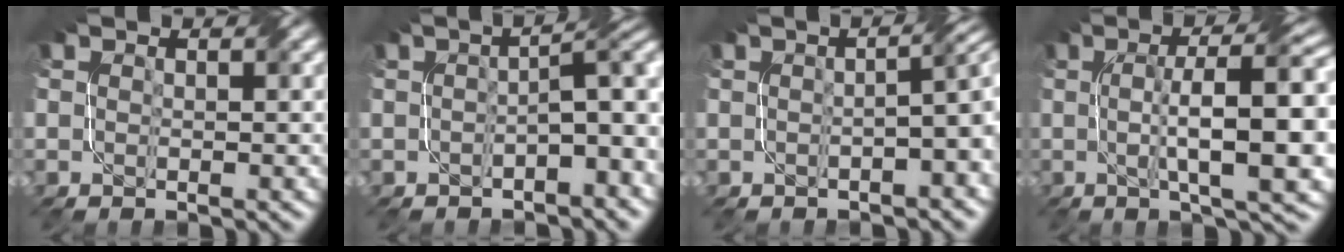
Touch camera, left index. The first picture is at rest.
{"total": 5.0, "force": [-1.1, 1.5, 4.7], "torque": [-0.059, 0.013, -0.021]}
{"total": 4.8, "force": [-0.7, 1.6, 4.5], "torque": [-0.040, 0.012, -0.009]}
{"total": 11.1, "force": [1.0, 2.5, 10.7], "torque": [-0.148, 0.015, 0.014]}